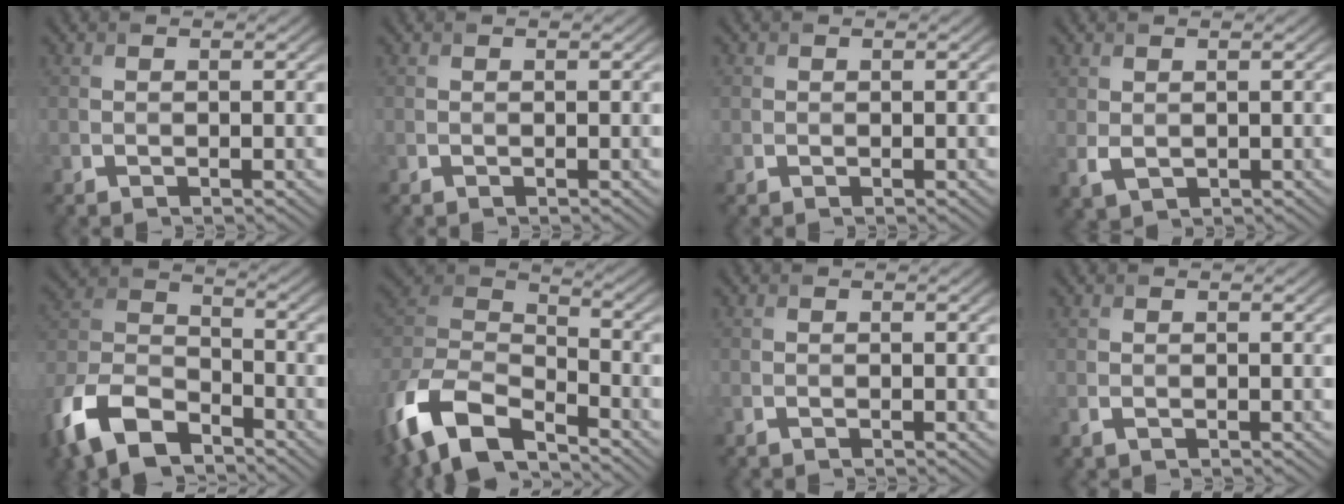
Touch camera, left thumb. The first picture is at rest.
{"total": 0.0}
{"total": 0.6, "force": [0.0, 0.6, -0.1], "torque": [0.005, -0.001, -0.005]}
{"total": 1.8, "force": [0.7, 1.1, 1.2], "torque": [-0.031, -0.004, 0.020]}
{"total": 13.8, "force": [-8.7, 7.1, 8.0], "torque": [-0.206, -0.024, -0.181]}
{"total": 12.8, "force": [-6.8, 6.4, 8.7], "torque": [-0.216, -0.006, -0.131]}
{"total": 0.0}
{"total": 0.5, "force": [-0.1, 0.4, 0.3], "torque": [-0.009, -0.001, -0.003]}